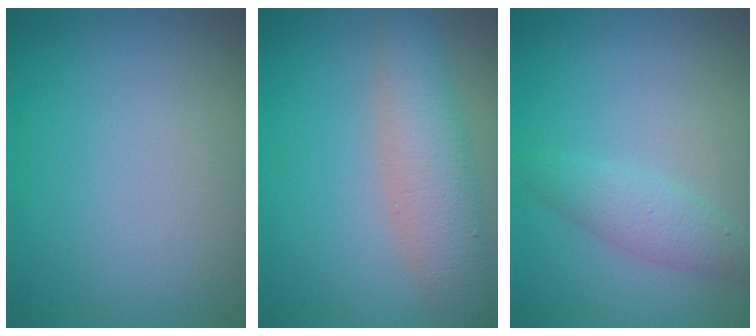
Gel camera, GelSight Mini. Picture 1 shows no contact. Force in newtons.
{"total": 4.9, "press": 4.9, "slide": 0.2}
{"total": 2.3, "press": 2.3, "slide": 0.1}